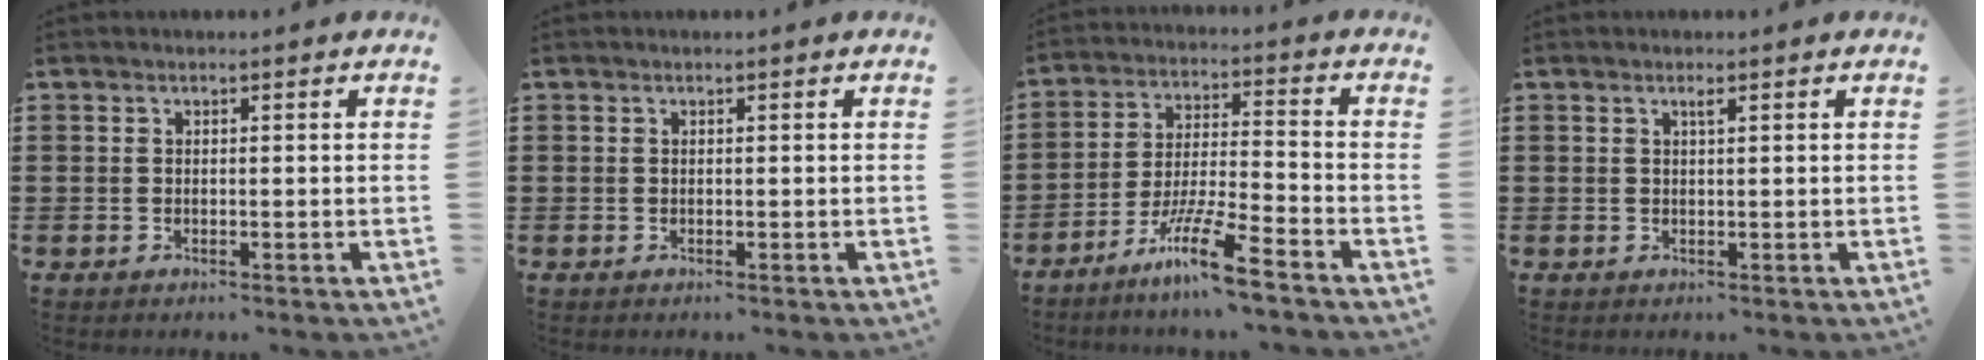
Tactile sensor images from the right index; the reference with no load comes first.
{"total": 0.0}
{"total": 10.3, "force": [-7.6, 0.5, 6.8], "torque": [-0.141, 0.000, -0.151]}
{"total": 0.8, "force": [0.4, 0.0, 0.7], "torque": [-0.014, 0.000, 0.007]}